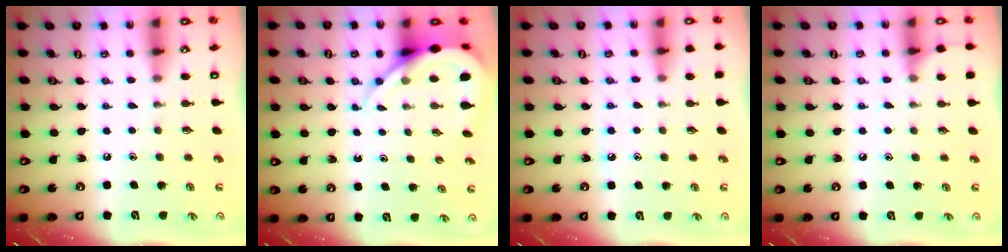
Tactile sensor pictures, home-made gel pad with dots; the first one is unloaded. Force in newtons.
{"total": 8.2, "press": 8.2, "slide": 0.9}
{"total": 5.9, "press": 5.9, "slide": 0.8}
{"total": 4.5, "press": 4.4, "slide": 0.6}